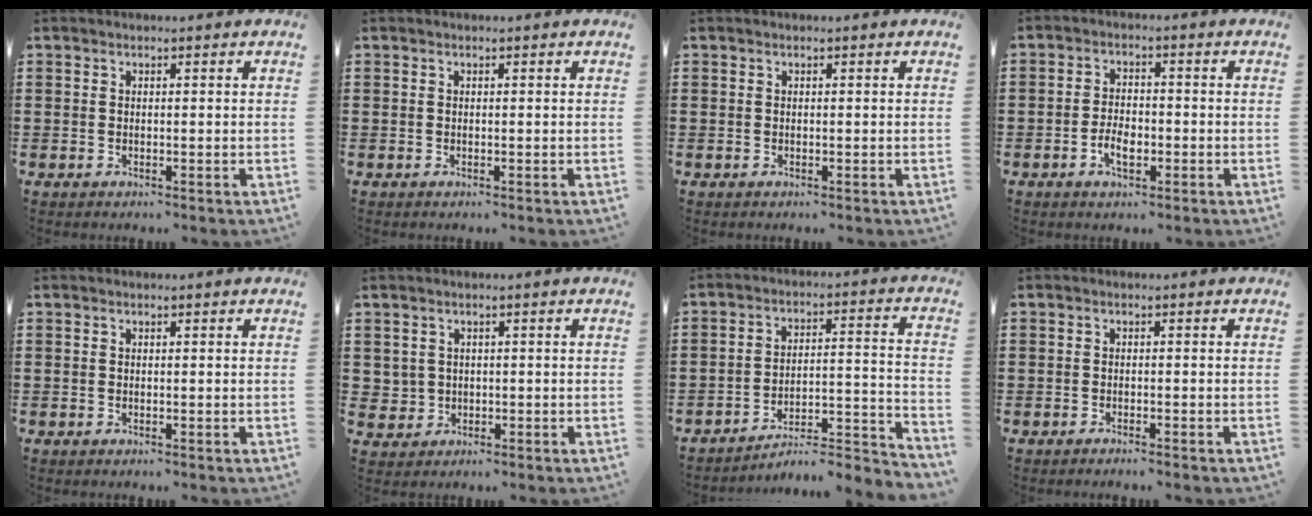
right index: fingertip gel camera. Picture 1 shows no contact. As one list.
[{"total": 0.0}, {"total": 0.0}, {"total": 3.8, "force": [-1.5, 2.0, 2.9], "torque": [-0.058, 0.002, -0.029]}, {"total": 0.0}, {"total": 1.6, "force": [0.1, 1.6, 0.1], "torque": [-0.011, 0.007, 0.001]}, {"total": 4.3, "force": [-4.0, 0.3, 1.6], "torque": [-0.032, -0.021, -0.085]}, {"total": 0.7, "force": [-0.7, -0.2, 0.2], "torque": [-0.004, -0.001, -0.014]}]